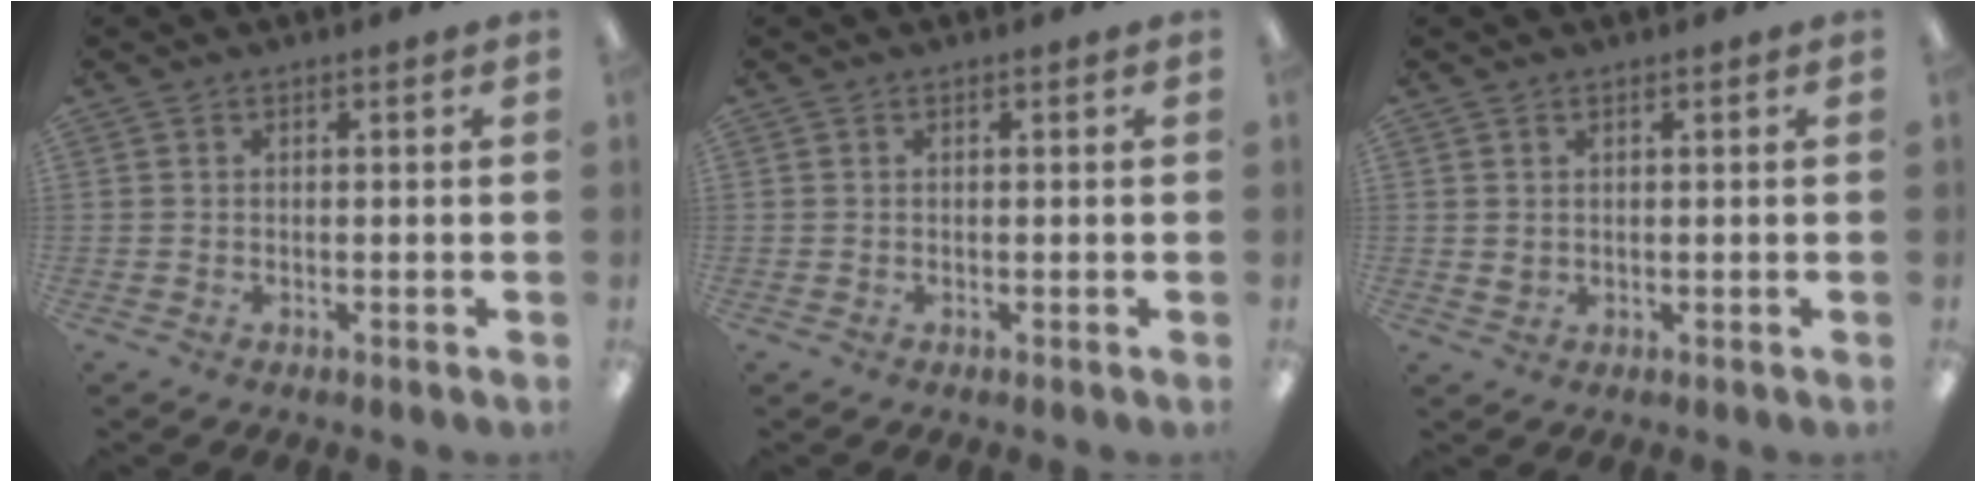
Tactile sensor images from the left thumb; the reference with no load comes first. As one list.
[{"total": 0.0}, {"total": 1.2, "force": [0.8, 0.9, 0.3], "torque": [-0.007, 0.002, 0.014]}]